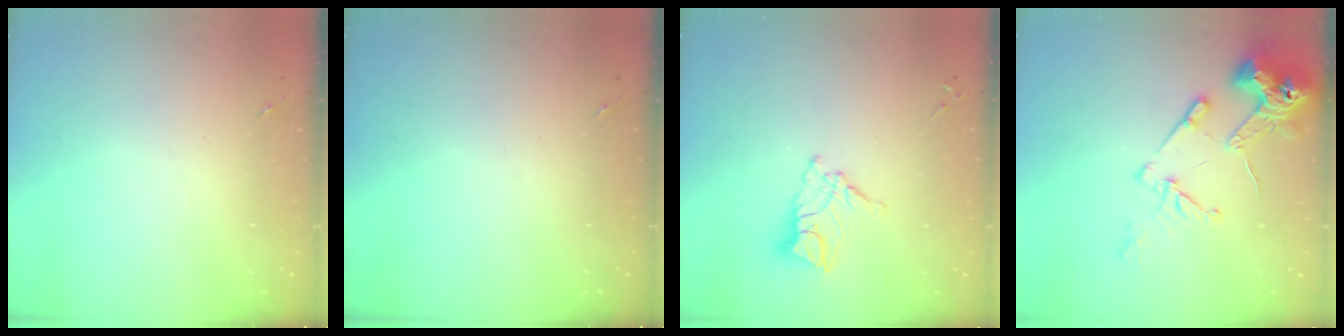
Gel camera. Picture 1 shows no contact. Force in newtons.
{"total": 0.0}
{"total": 10.7, "press": 10.6, "slide": 0.9}
{"total": 14.1, "press": 13.9, "slide": 2.0}